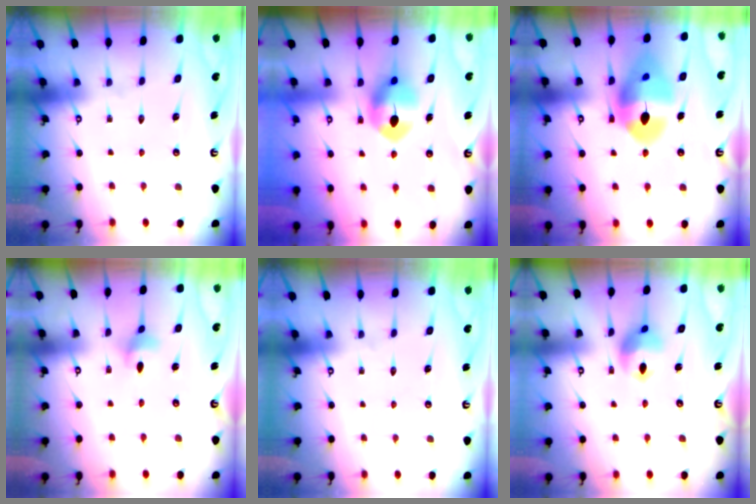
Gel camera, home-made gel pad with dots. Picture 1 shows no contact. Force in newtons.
{"total": 8.6, "press": 8.6, "slide": 0.4}
{"total": 15.7, "press": 15.6, "slide": 1.8}
{"total": 2.8, "press": 2.8, "slide": 0.3}
{"total": 0.0}
{"total": 9.9, "press": 9.8, "slide": 1.2}